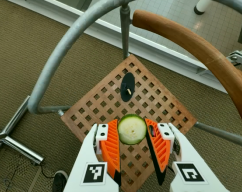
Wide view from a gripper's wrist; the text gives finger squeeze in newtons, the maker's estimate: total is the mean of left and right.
{"total": 9.8, "left": 10.1, "right": 9.6}